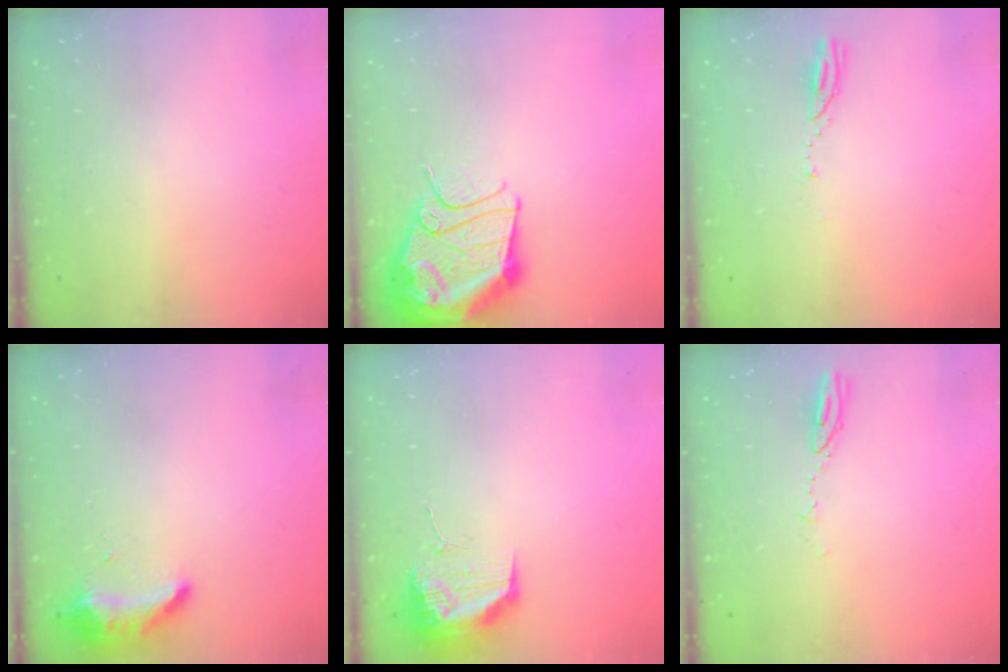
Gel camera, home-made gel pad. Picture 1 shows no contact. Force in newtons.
{"total": 17.5, "press": 17.4, "slide": 1.9}
{"total": 3.3, "press": 3.3, "slide": 0.3}
{"total": 8.4, "press": 8.4, "slide": 0.4}
{"total": 17.0, "press": 13.3, "slide": 10.6}
{"total": 3.2, "press": 3.2, "slide": 0.3}